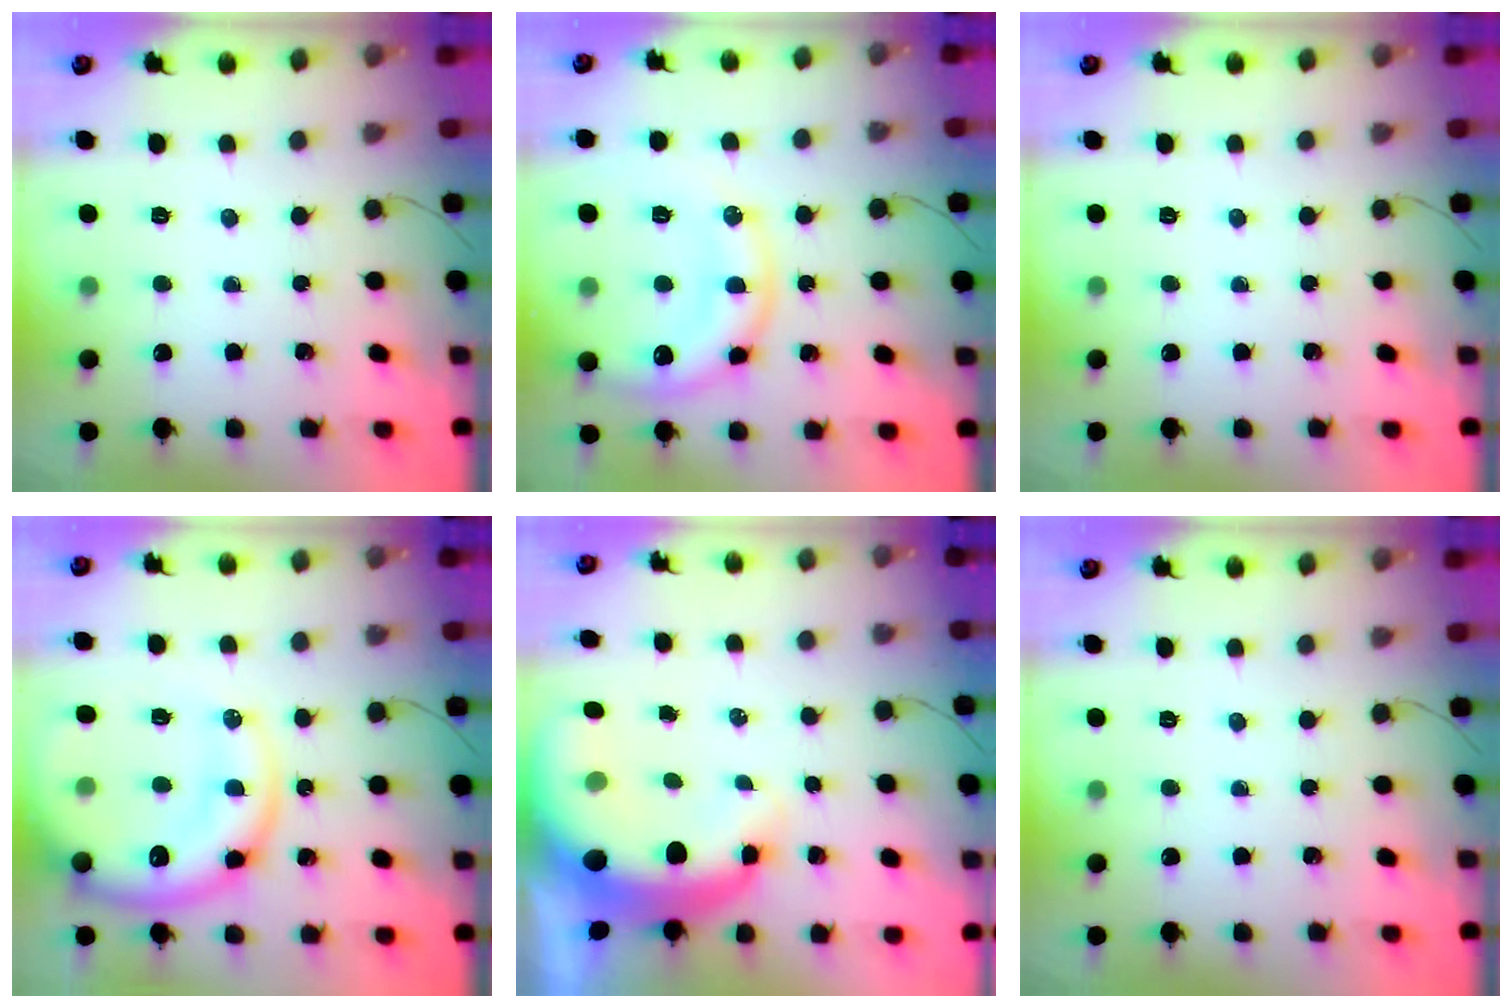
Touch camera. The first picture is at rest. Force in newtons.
{"total": 14.0, "press": 13.9, "slide": 1.6}
{"total": 0.0}
{"total": 19.4, "press": 18.9, "slide": 4.4}
{"total": 11.8, "press": 11.6, "slide": 2.4}
{"total": 0.0}